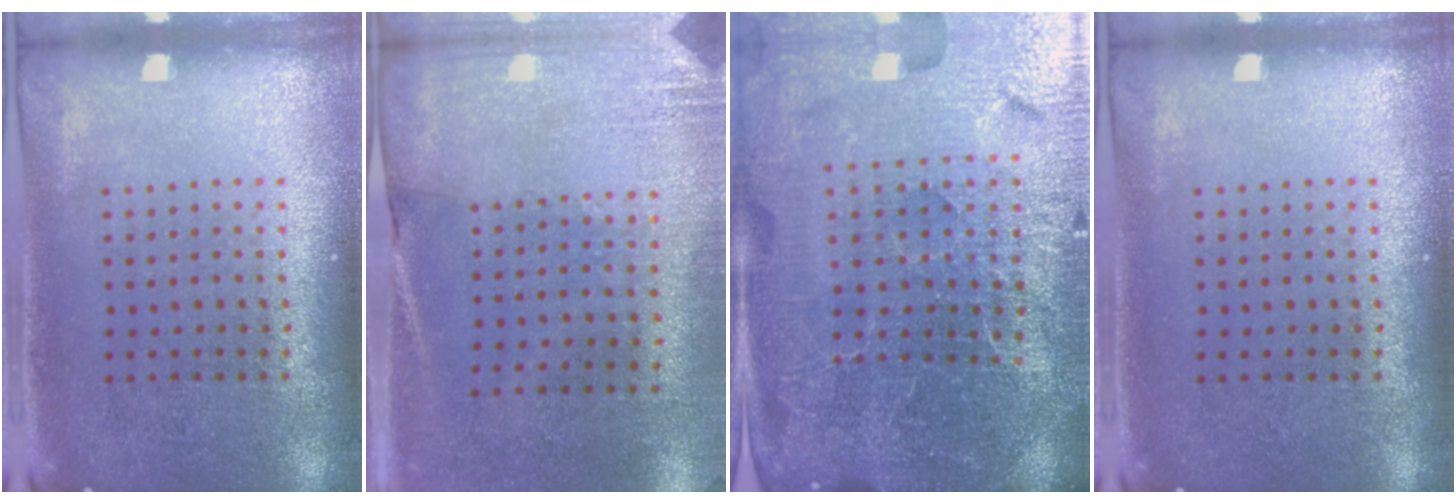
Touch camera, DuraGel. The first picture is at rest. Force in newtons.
{"total": 2.6, "press": 2.3, "slide": 1.2}
{"total": 6.2, "press": 5.5, "slide": 2.8}
{"total": 0.0}